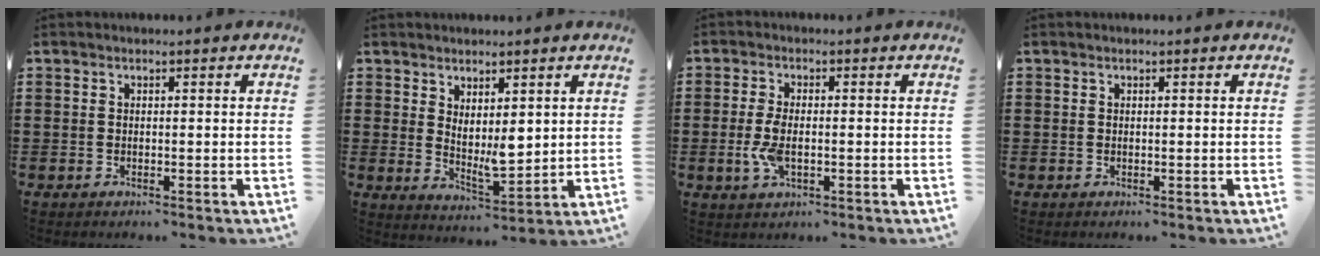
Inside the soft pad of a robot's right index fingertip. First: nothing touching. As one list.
[{"total": 4.3, "force": [2.7, 1.8, 2.9], "torque": [-0.047, -0.019, 0.048]}, {"total": 4.6, "force": [-1.0, 2.0, 4.0], "torque": [-0.099, -0.006, -0.024]}, {"total": 0.0}]